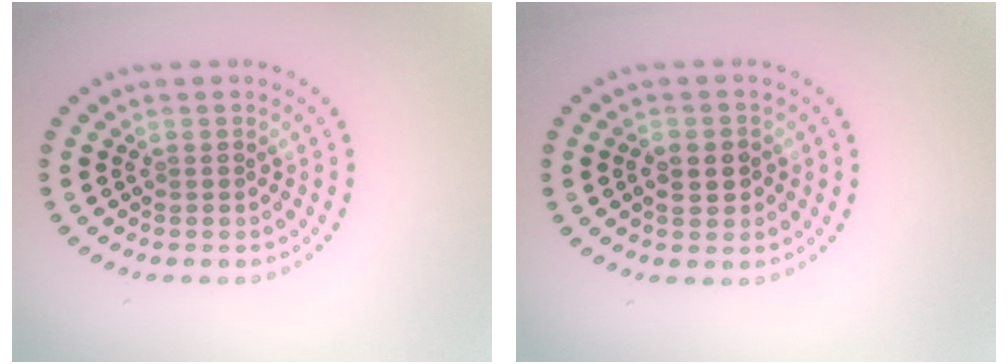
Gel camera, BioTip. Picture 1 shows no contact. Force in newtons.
{"total": 2.0, "press": 2.0, "slide": 0.2}